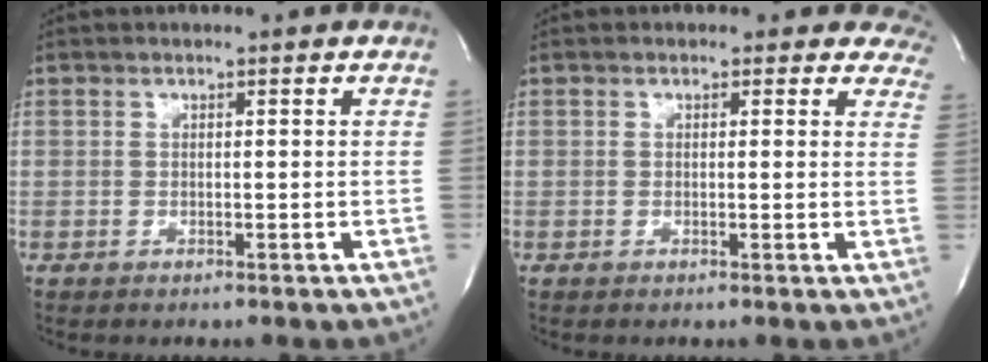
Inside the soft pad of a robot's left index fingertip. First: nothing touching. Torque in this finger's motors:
{"motor_torque": [1.10, -1.04, 0.13, 0.00]}